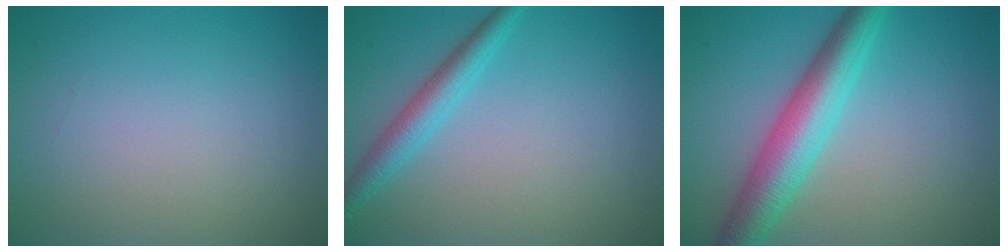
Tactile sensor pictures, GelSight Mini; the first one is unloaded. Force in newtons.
{"total": 2.8, "press": 2.8, "slide": 0.1}
{"total": 6.1, "press": 6.1, "slide": 0.1}